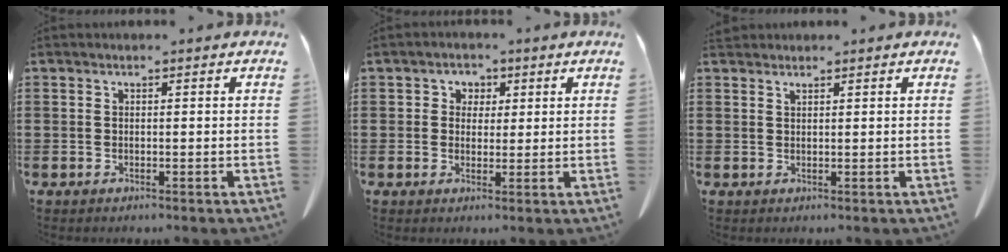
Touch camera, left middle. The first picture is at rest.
{"total": 2.4, "force": [0.8, 2.2, 0.4], "torque": [-0.014, 0.005, 0.011]}
{"total": 1.1, "force": [1.1, 0.2, 0.4], "torque": [-0.011, -0.003, 0.022]}